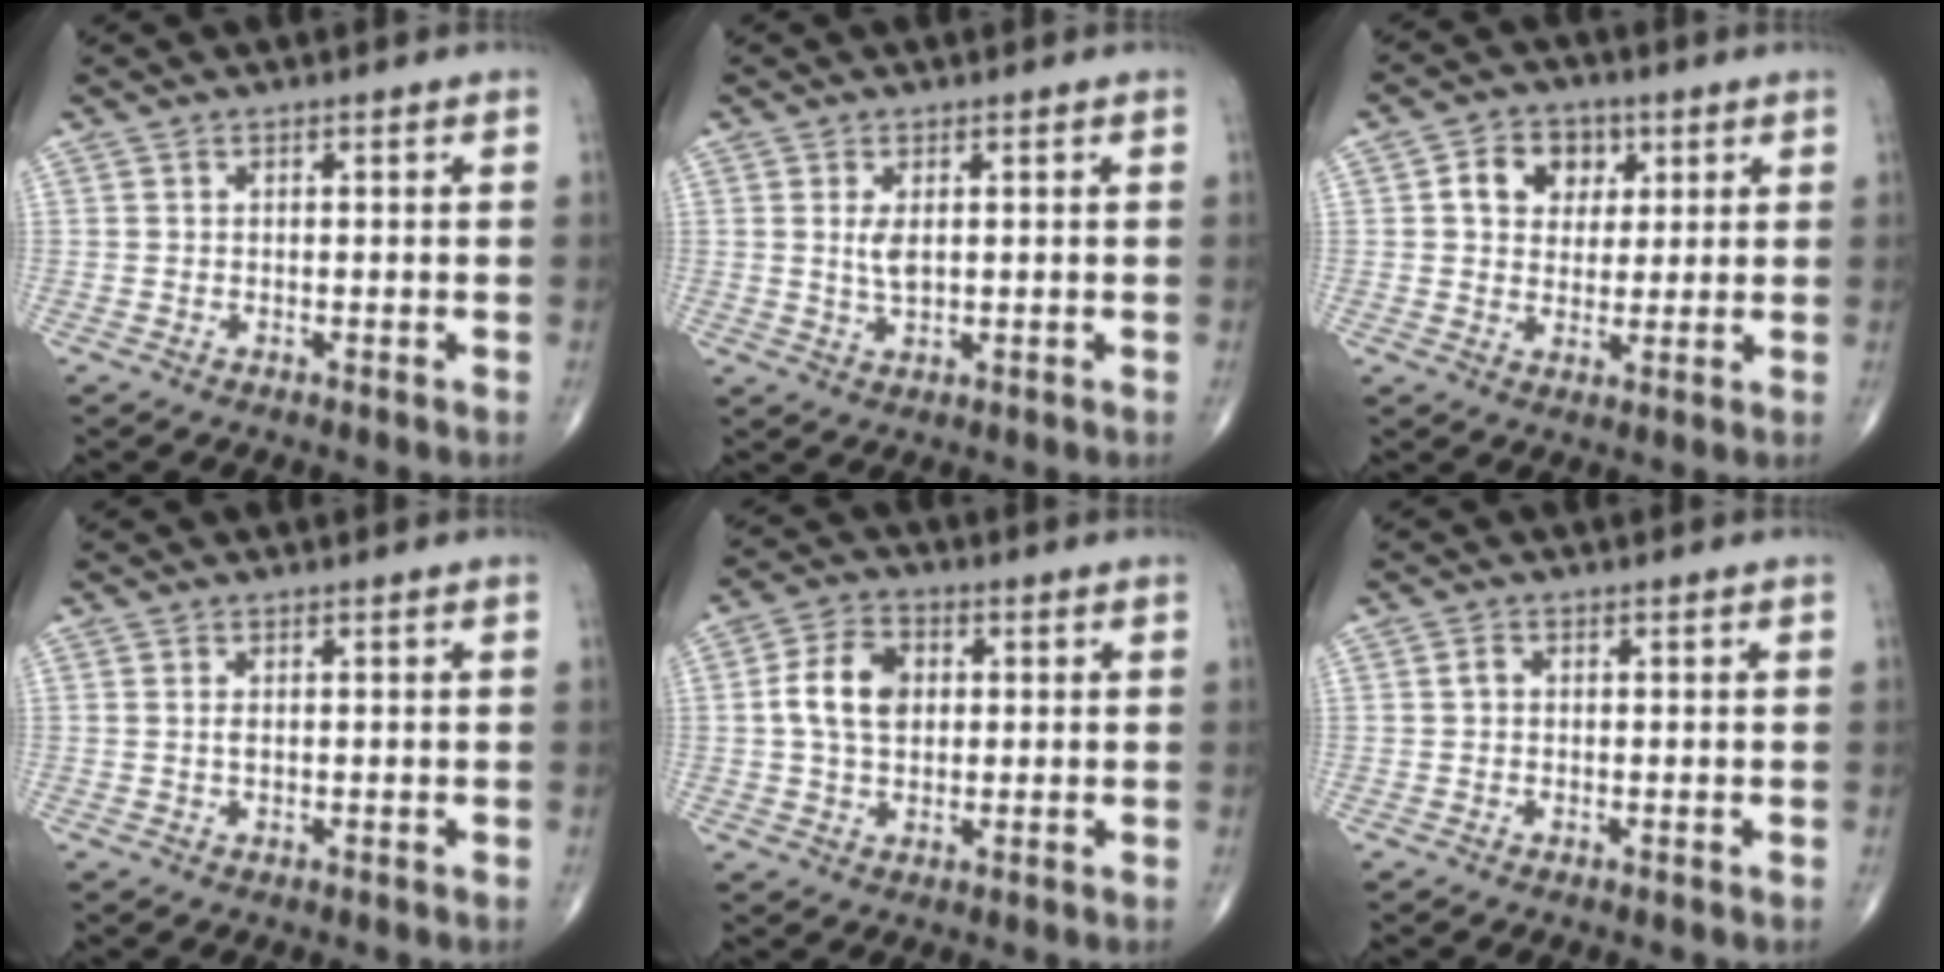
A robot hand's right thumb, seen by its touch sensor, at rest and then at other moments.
{"total": 3.2, "force": [0.7, 1.5, 2.7], "torque": [-0.052, -0.008, 0.017]}
{"total": 8.0, "force": [2.6, 6.4, 4.1], "torque": [-0.026, -0.003, 0.039]}
{"total": 1.1, "force": [0.1, 0.6, 0.9], "torque": [-0.018, -0.002, 0.003]}
{"total": 8.7, "force": [1.0, 6.0, 6.2], "torque": [-0.105, 0.011, 0.014]}
{"total": 1.2, "force": [0.1, 0.9, 0.7], "torque": [-0.010, 0.003, -0.001]}